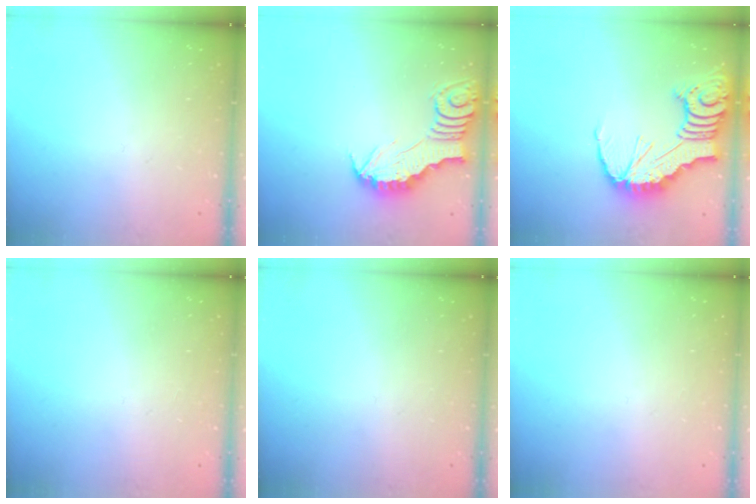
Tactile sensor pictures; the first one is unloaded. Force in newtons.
{"total": 3.0, "press": 2.9, "slide": 0.3}
{"total": 15.4, "press": 15.3, "slide": 1.7}
{"total": 0.0}
{"total": 0.0}
{"total": 0.0}